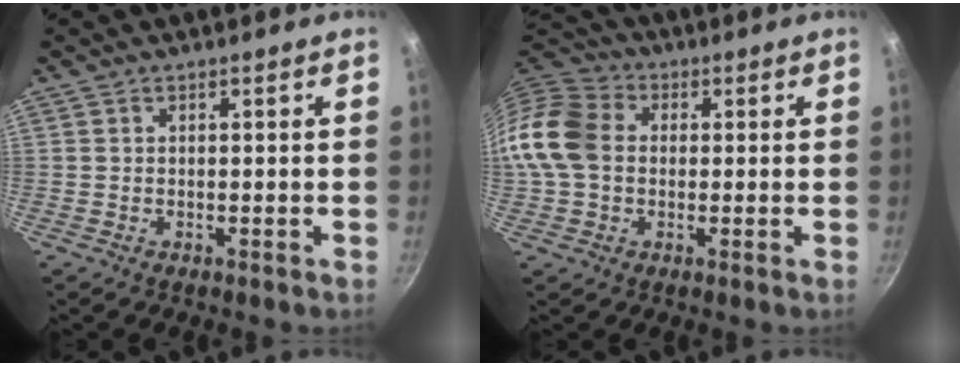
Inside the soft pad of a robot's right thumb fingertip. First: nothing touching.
{"total": 12.6, "force": [0.3, 9.9, 7.9], "torque": [-0.134, 0.023, -0.012]}